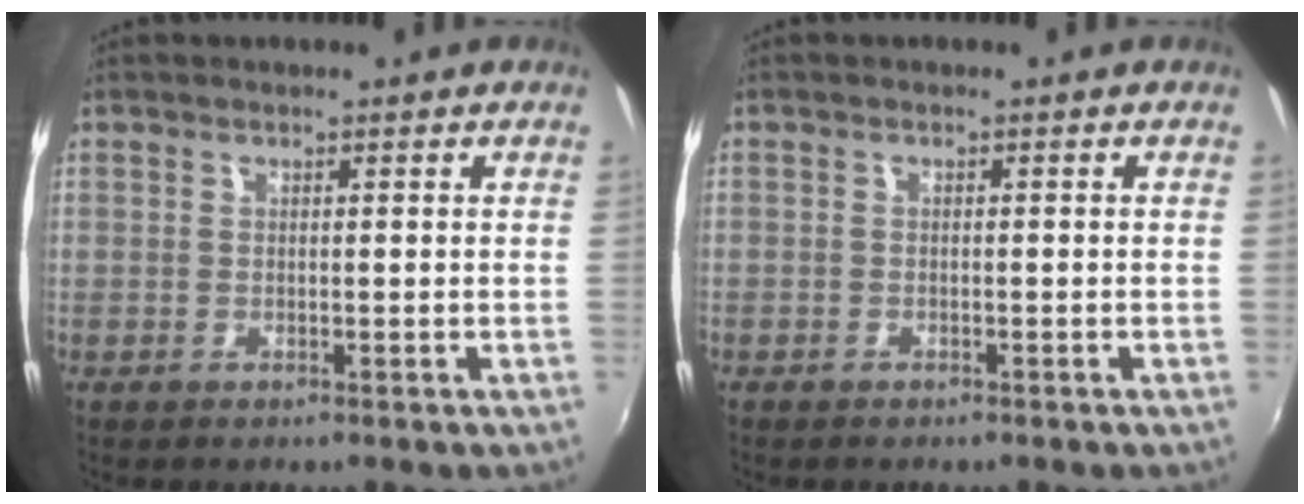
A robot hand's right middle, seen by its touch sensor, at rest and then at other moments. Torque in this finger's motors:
{"motor_torque": [1.07, -1.06, -0.08, -0.21]}